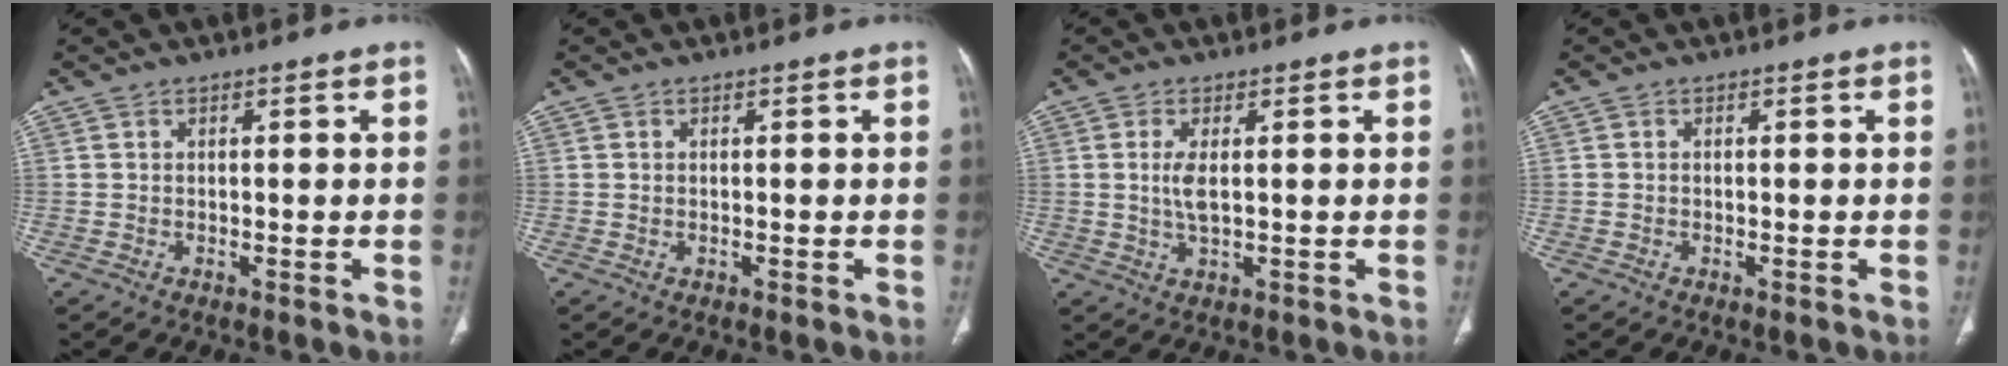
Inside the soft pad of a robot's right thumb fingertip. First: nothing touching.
{"total": 0.0}
{"total": 3.7, "force": [0.5, 1.3, 3.4], "torque": [-0.075, -0.006, 0.013]}
{"total": 0.0}